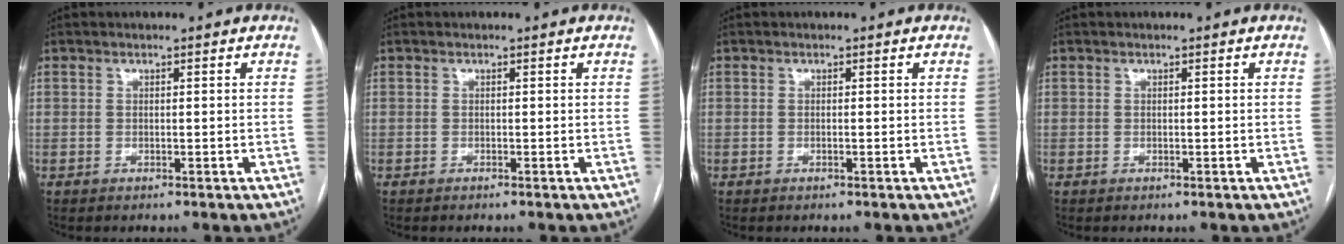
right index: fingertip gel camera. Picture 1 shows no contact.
{"total": 0.0}
{"total": 0.0}
{"total": 0.0}